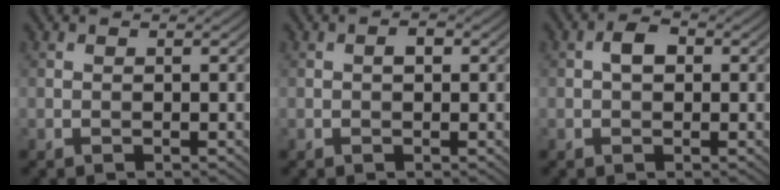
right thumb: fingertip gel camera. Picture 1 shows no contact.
{"total": 1.1, "force": [0.1, 0.6, 0.9], "torque": [-0.011, 0.002, -0.001]}
{"total": 2.3, "force": [0.1, 1.5, 1.7], "torque": [-0.034, 0.006, -0.002]}